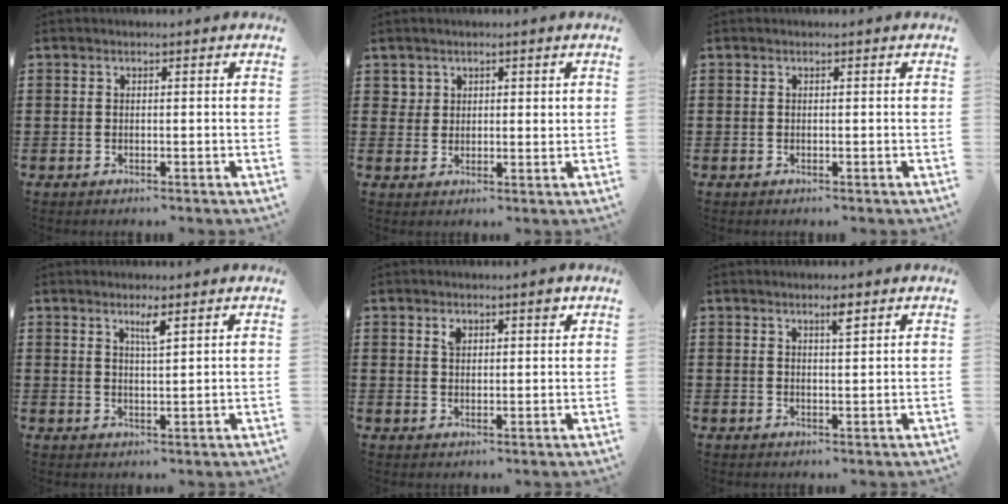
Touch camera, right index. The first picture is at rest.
{"total": 2.4, "force": [1.4, 1.8, 0.5], "torque": [-0.009, 0.005, 0.026]}
{"total": 0.0}
{"total": 2.6, "force": [1.7, 0.2, 2.0], "torque": [-0.034, -0.004, 0.026]}
{"total": 2.4, "force": [1.6, 1.2, 1.4], "torque": [-0.016, -0.004, 0.025]}
{"total": 2.3, "force": [1.6, 0.3, 1.7], "torque": [-0.027, -0.002, 0.025]}